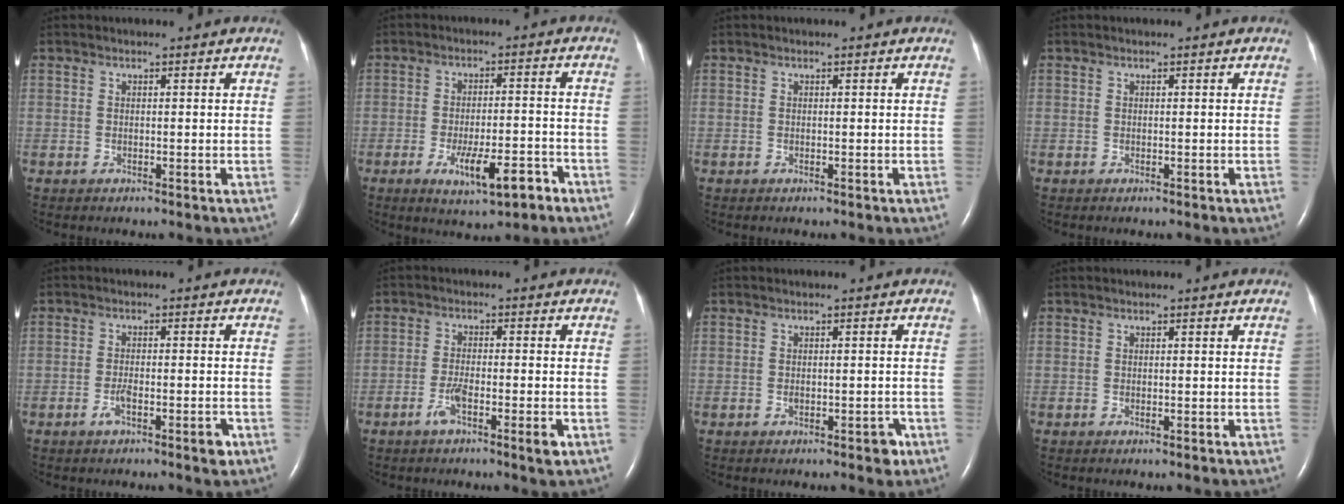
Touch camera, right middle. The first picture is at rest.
{"total": 7.9, "force": [-4.3, 1.9, 6.4], "torque": [-0.107, -0.007, -0.061]}
{"total": 0.0}
{"total": 0.0}
{"total": 4.1, "force": [-2.2, 0.8, 3.3], "torque": [-0.057, 0.000, -0.037]}
{"total": 5.0, "force": [-2.6, 0.4, 4.2], "torque": [-0.082, -0.005, -0.048]}
{"total": 2.5, "force": [-1.4, 1.0, 1.8], "torque": [-0.022, 0.003, -0.017]}
{"total": 0.0}